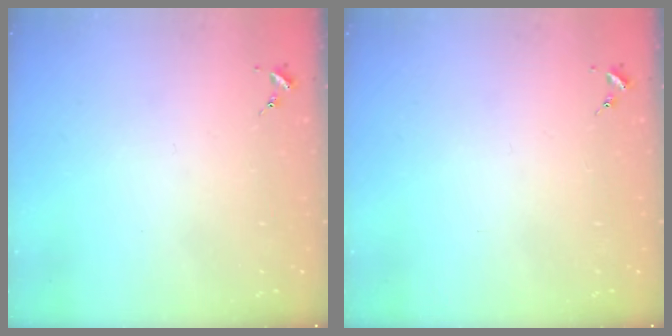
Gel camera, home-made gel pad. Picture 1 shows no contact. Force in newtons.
{"total": 0.0}